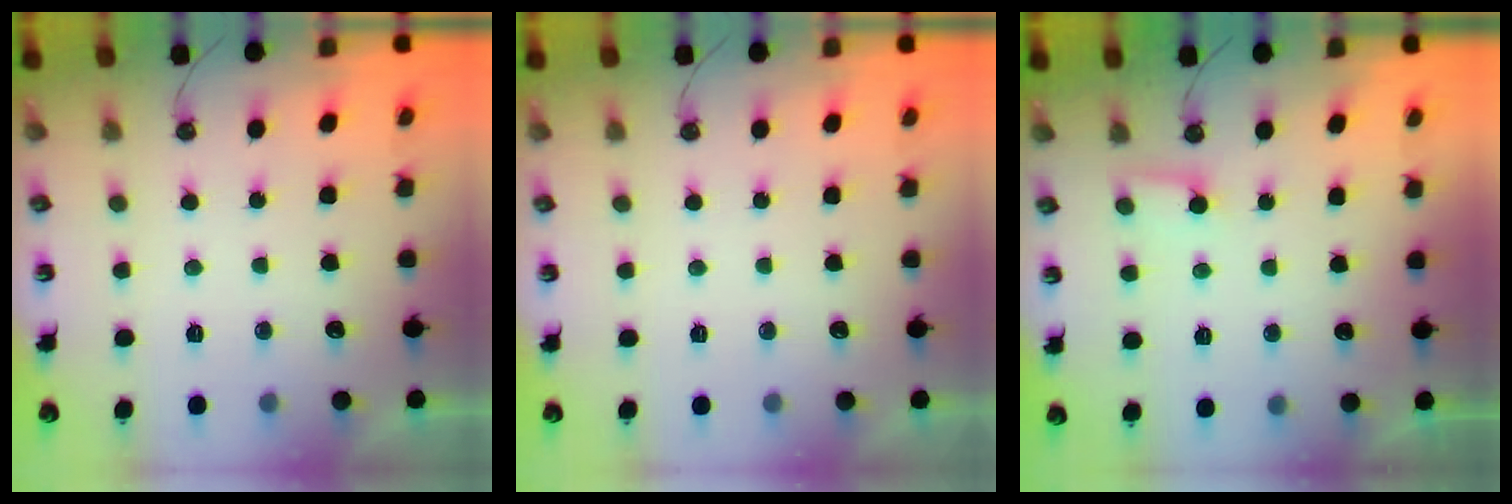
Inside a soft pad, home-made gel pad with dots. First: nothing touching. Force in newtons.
{"total": 0.0}
{"total": 4.6, "press": 4.6, "slide": 0.4}